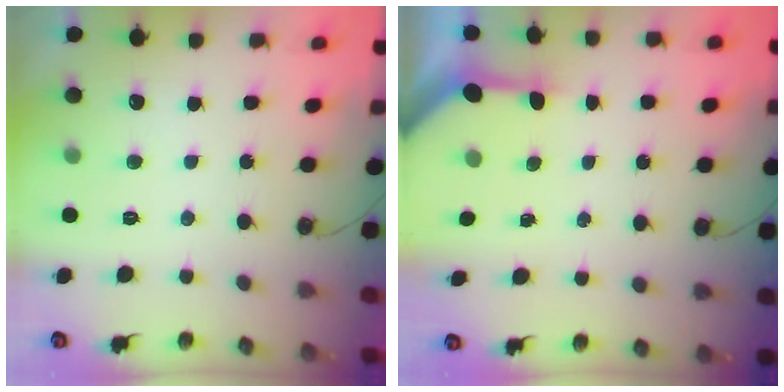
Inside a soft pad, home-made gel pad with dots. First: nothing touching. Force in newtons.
{"total": 3.3, "press": 3.3, "slide": 0.4}